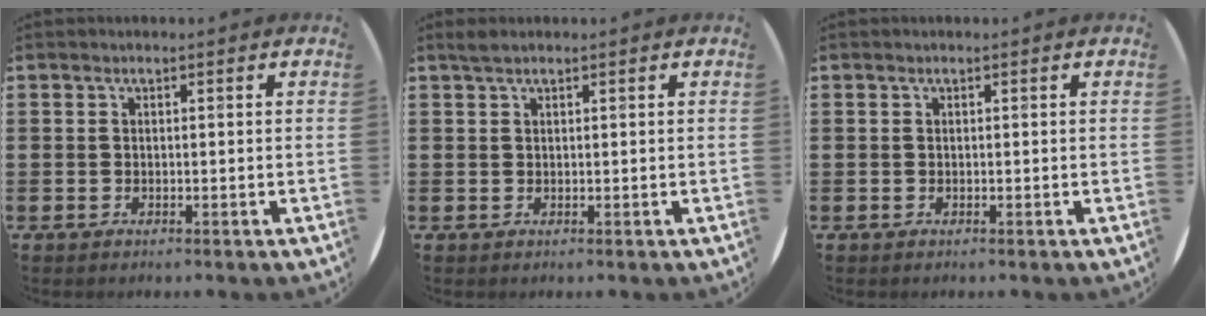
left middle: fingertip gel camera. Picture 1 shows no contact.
{"total": 1.2, "force": [1.0, 0.4, 0.5], "torque": [-0.010, 0.005, 0.018]}
{"total": 0.0}